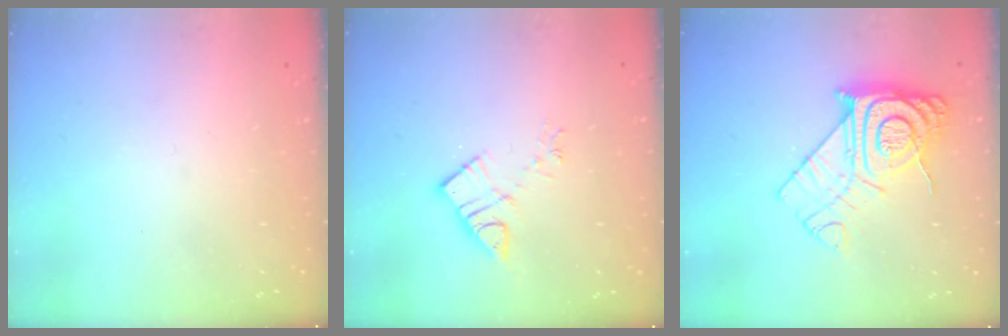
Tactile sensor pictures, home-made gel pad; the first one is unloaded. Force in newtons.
{"total": 7.9, "press": 7.9, "slide": 0.4}
{"total": 13.5, "press": 13.5, "slide": 1.1}